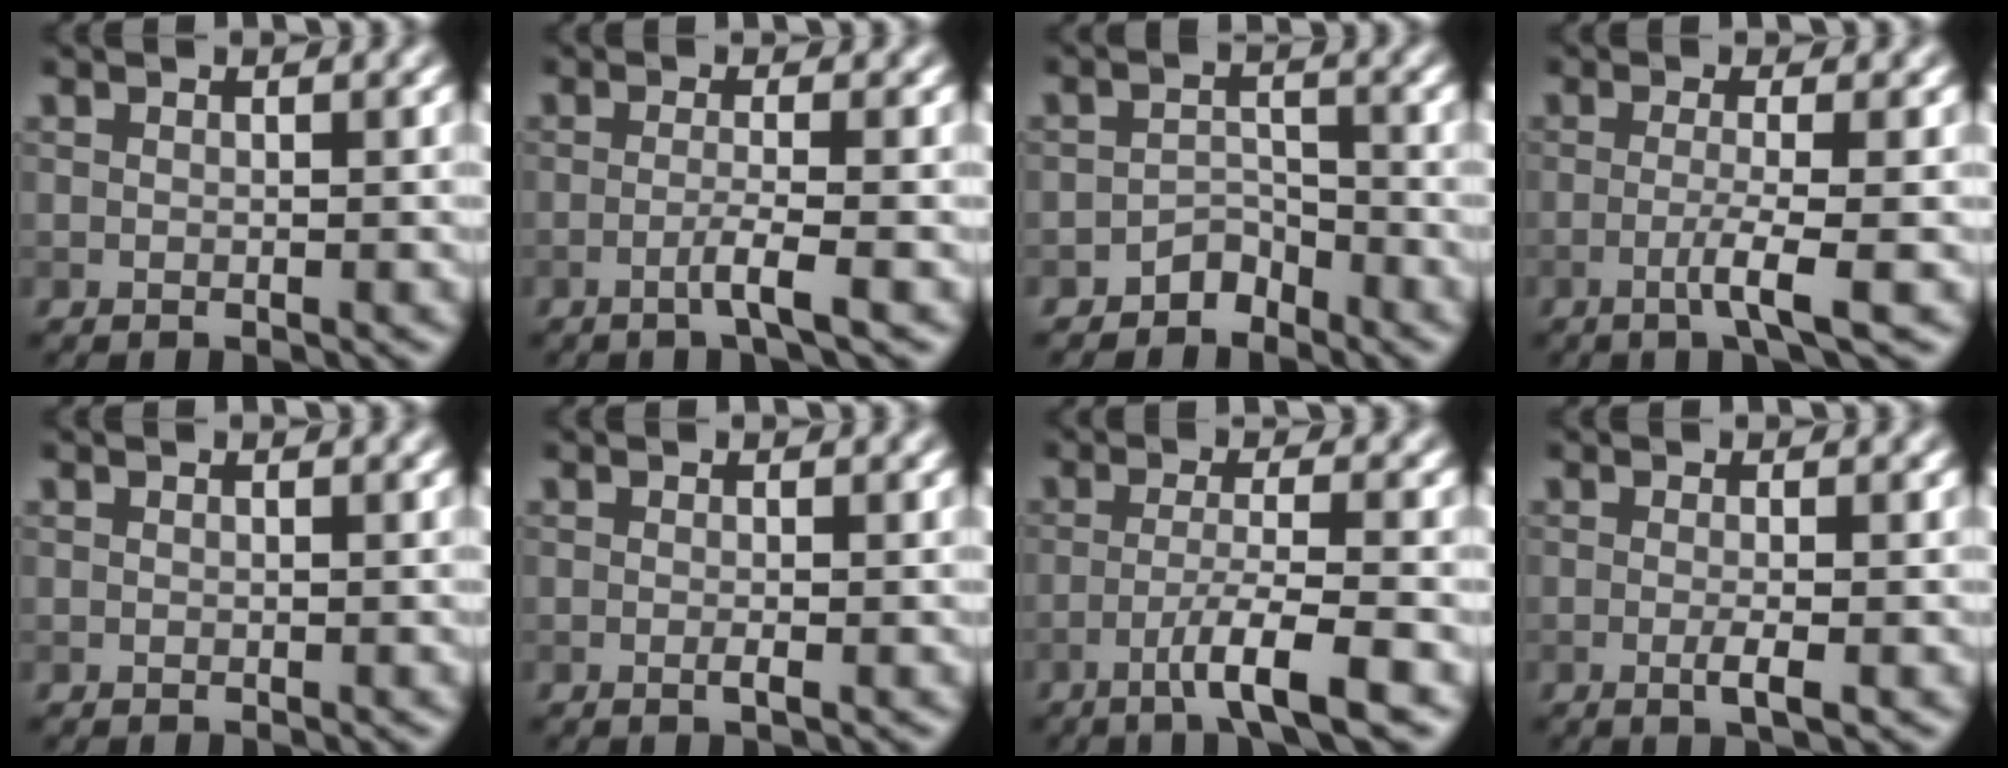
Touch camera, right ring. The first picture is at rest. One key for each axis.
{"total": 2.5, "fx": -1.1, "fy": 0.2, "fz": 2.2, "tx": -0.038, "ty": 0.000, "tz": -0.031}
{"total": 2.1, "fx": -1.8, "fy": 0.9, "fz": 0.2, "tx": 0.001, "ty": 0.009, "tz": -0.036}
{"total": 3.4, "fx": -1.2, "fy": 0.5, "fz": 3.1, "tx": -0.053, "ty": -0.004, "tz": -0.032}
{"total": 0.0}
{"total": 0.9, "fx": -0.4, "fy": 0.1, "fz": 0.8, "tx": -0.016, "ty": -0.004, "tz": -0.010}
{"total": 5.0, "fx": -2.6, "fy": 0.4, "fz": 4.3, "tx": -0.072, "ty": 0.002, "tz": -0.056}
{"total": 1.9, "fx": -0.6, "fy": 0.3, "fz": 1.8, "tx": -0.031, "ty": -0.006, "tz": -0.017}